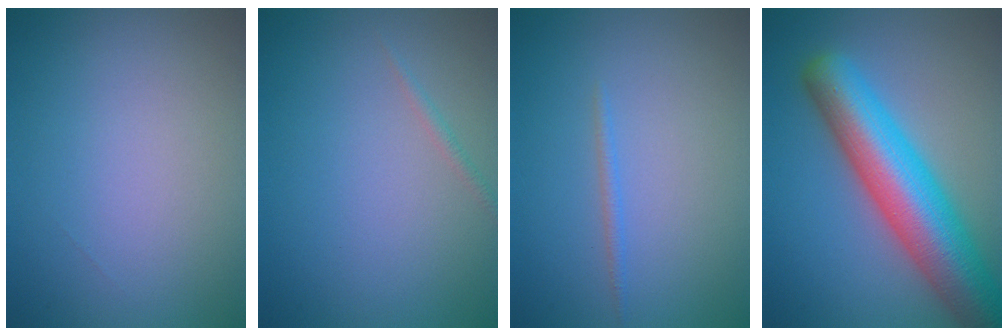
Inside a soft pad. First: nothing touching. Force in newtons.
{"total": 0.7, "press": 0.7, "slide": 0.0}
{"total": 0.7, "press": 0.7, "slide": 0.1}
{"total": 10.3, "press": 10.3, "slide": 0.4}